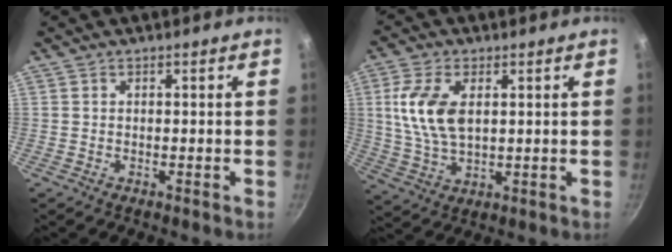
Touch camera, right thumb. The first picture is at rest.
{"total": 10.8, "force": [2.3, 6.0, 8.6], "torque": [-0.170, -0.008, 0.046]}